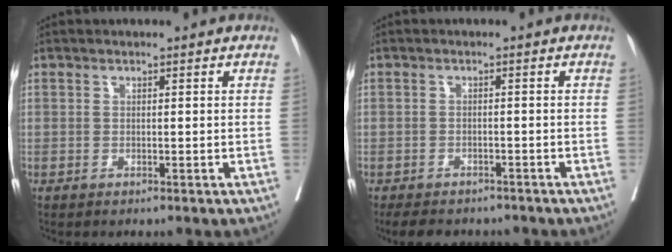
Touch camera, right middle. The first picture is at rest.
{"total": 8.0, "force": [-6.9, 3.1, 2.6], "torque": [-0.041, -0.004, -0.090]}